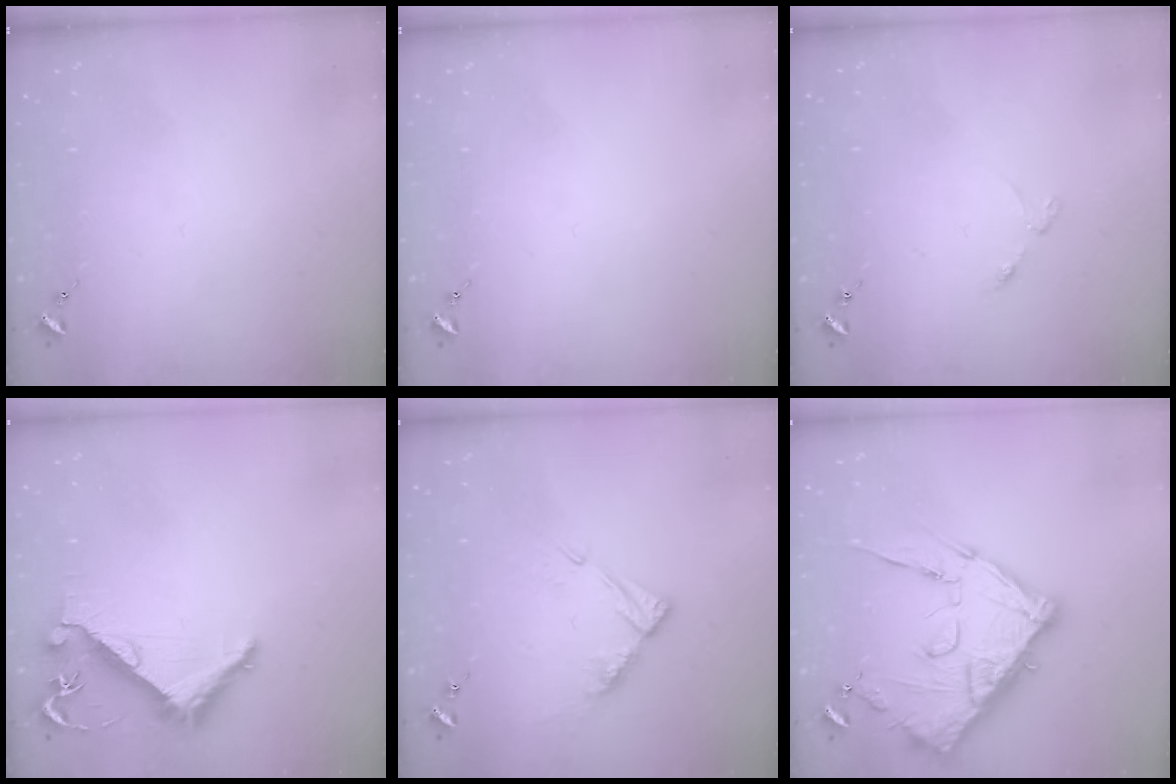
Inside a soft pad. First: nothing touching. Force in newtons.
{"total": 0.0}
{"total": 2.5, "press": 2.4, "slide": 0.4}
{"total": 6.3, "press": 6.3, "slide": 0.6}
{"total": 9.0, "press": 9.0, "slide": 0.8}
{"total": 17.2, "press": 17.2, "slide": 1.3}